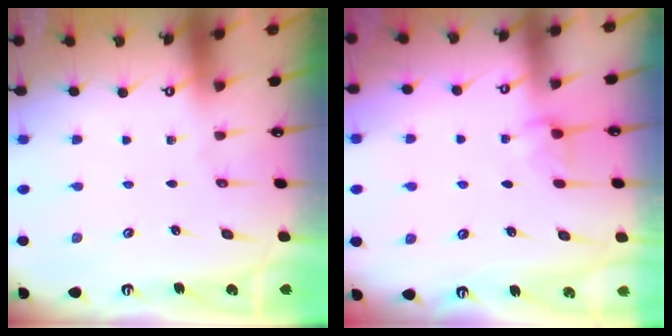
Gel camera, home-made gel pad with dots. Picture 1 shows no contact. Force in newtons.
{"total": 2.8, "press": 2.8, "slide": 0.4}